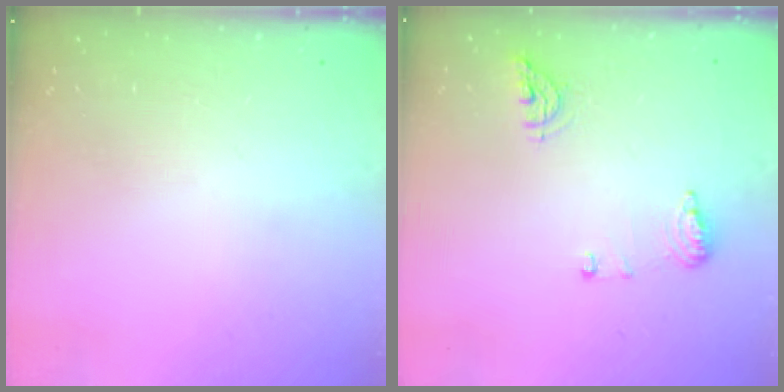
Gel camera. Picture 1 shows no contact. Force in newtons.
{"total": 7.9, "press": 7.8, "slide": 1.5}